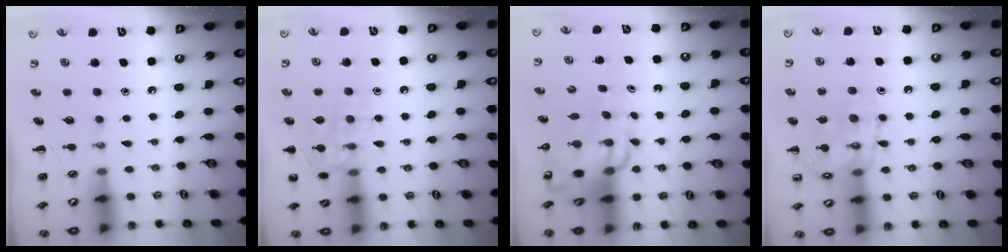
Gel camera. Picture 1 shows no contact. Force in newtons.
{"total": 11.8, "press": 11.7, "slide": 1.0}
{"total": 11.2, "press": 10.7, "slide": 3.1}
{"total": 13.6, "press": 13.6, "slide": 1.1}